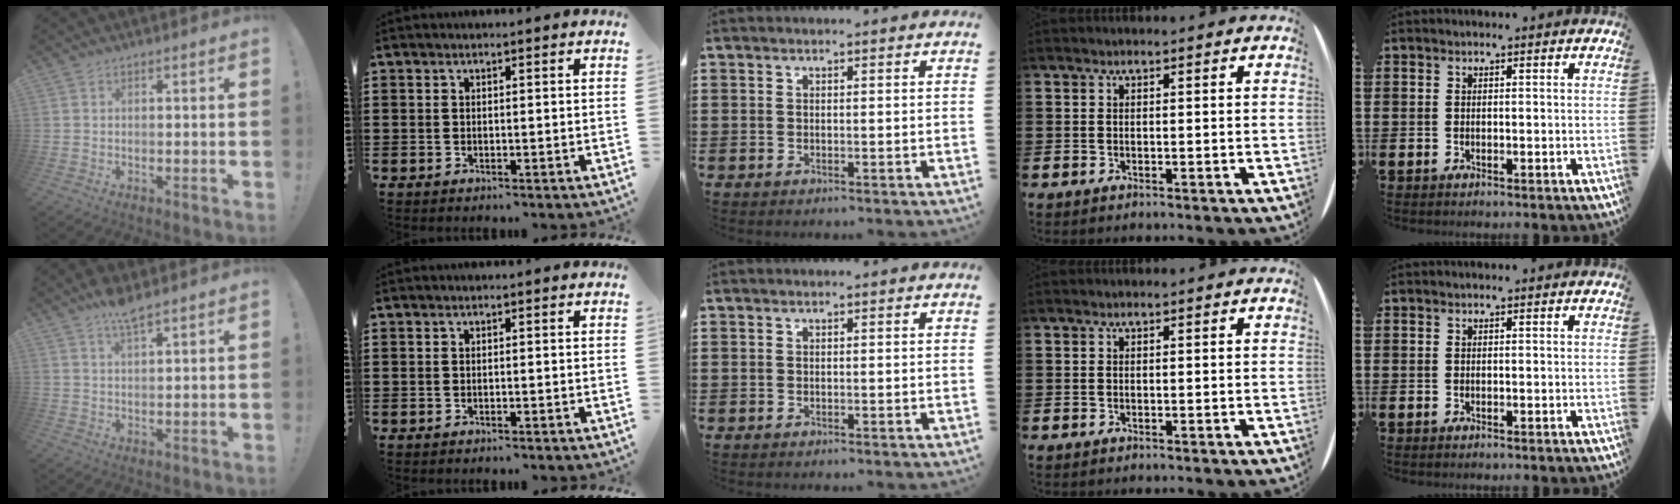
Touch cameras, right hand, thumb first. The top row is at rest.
{"thumb": {"total": 5.1, "force": [3.9, 0.9, 3.1], "torque": [-0.054, -0.019, 0.066]}}